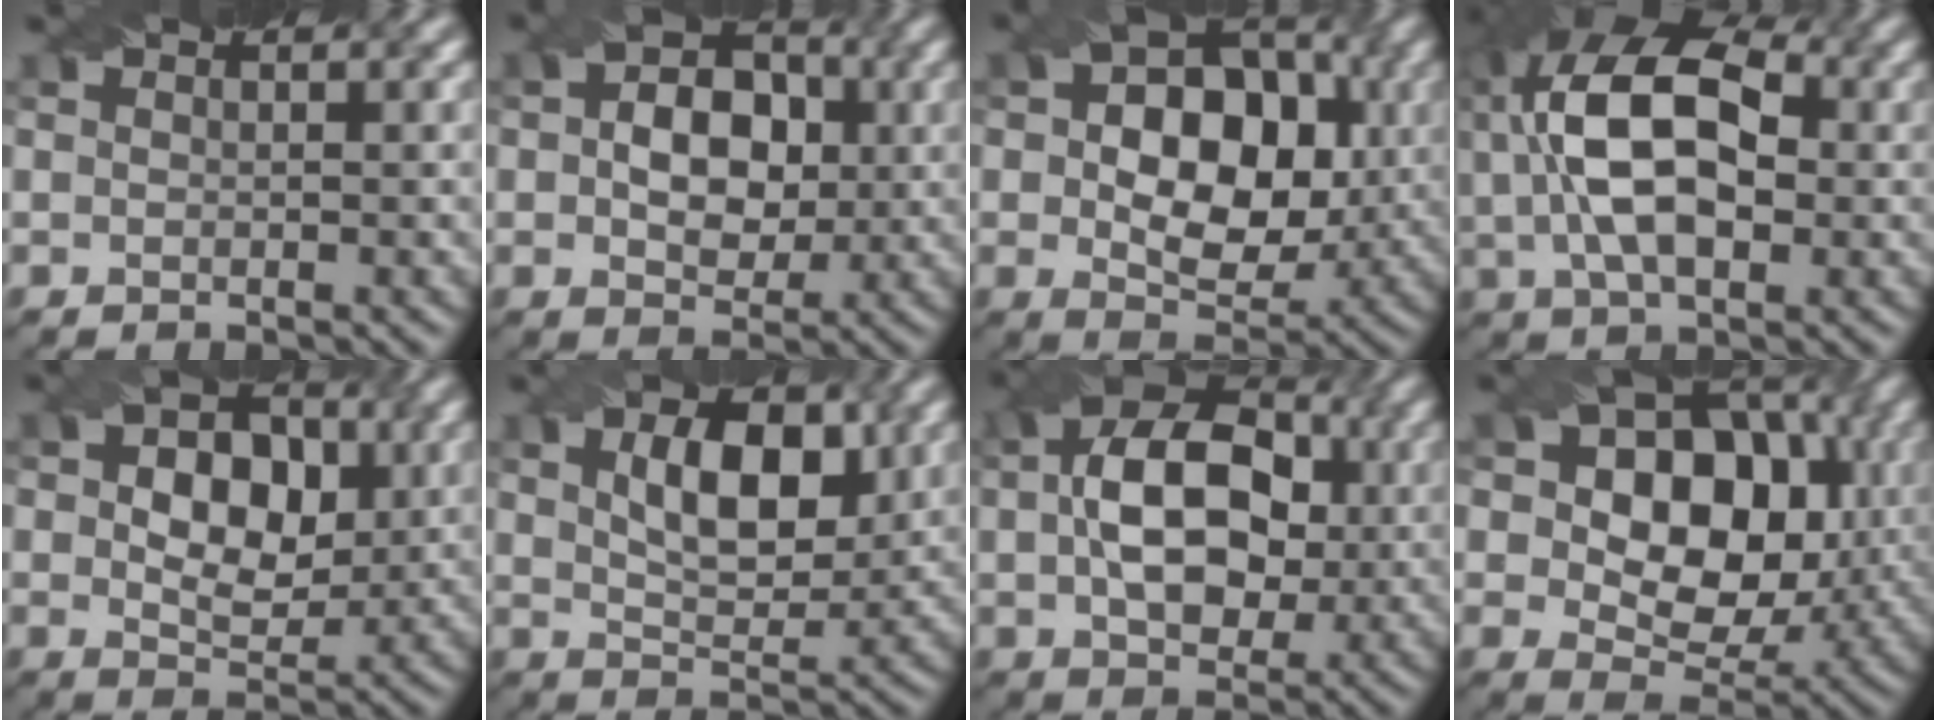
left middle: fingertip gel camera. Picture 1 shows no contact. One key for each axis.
{"total": 6.3, "fx": 0.3, "fy": 4.4, "fz": 4.5, "tx": -0.071, "ty": 0.005, "tz": -0.002}
{"total": 10.8, "fx": 0.7, "fy": 7.4, "fz": 7.8, "tx": -0.111, "ty": 0.002, "tz": 0.008}
{"total": 12.0, "fx": 1.9, "fy": 6.5, "fz": 9.8, "tx": -0.187, "ty": 0.027, "tz": 0.022}
{"total": 7.6, "fx": 0.9, "fy": 5.2, "fz": 5.5, "tx": -0.079, "ty": 0.006, "tz": 0.011}
{"total": 5.9, "fx": 2.0, "fy": 3.0, "fz": 4.6, "tx": -0.080, "ty": -0.002, "tz": 0.033}
{"total": 10.7, "fx": 1.0, "fy": 6.9, "fz": 8.1, "tx": -0.141, "ty": 0.011, "tz": 0.013}
{"total": 11.2, "fx": 2.3, "fy": 7.8, "fz": 7.7, "tx": -0.118, "ty": 0.003, "tz": 0.028}